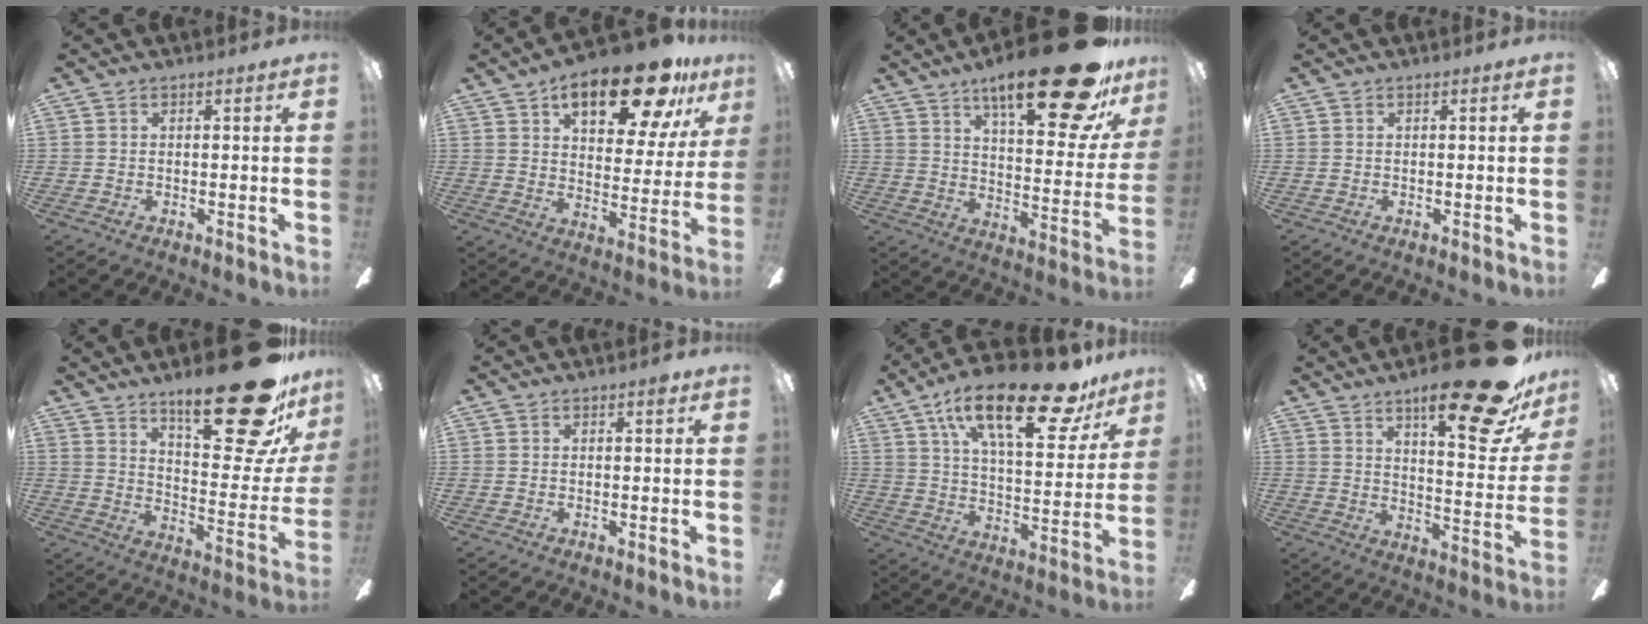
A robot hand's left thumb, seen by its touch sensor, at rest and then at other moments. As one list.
[{"total": 20.4, "force": [12.9, 8.1, 13.6], "torque": [-0.194, -0.066, 0.204]}, {"total": 27.1, "force": [17.7, 7.6, 19.0], "torque": [-0.278, -0.106, 0.279]}, {"total": 0.0}, {"total": 29.1, "force": [18.4, 9.1, 20.5], "torque": [-0.287, -0.116, 0.296]}, {"total": 1.0, "force": [0.6, 0.4, 0.7], "torque": [-0.008, 0.000, 0.008]}, {"total": 26.4, "force": [16.1, 9.6, 18.6], "torque": [-0.292, -0.086, 0.260]}, {"total": 23.7, "force": [15.4, 6.3, 16.9], "torque": [-0.237, -0.099, 0.240]}]